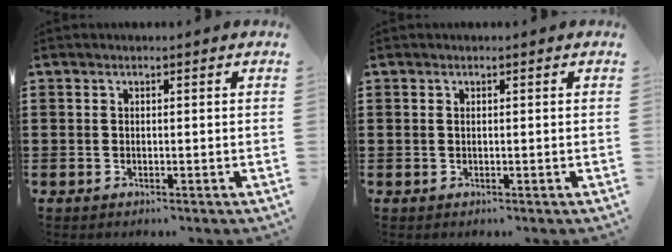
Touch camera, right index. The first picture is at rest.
{"total": 0.0}